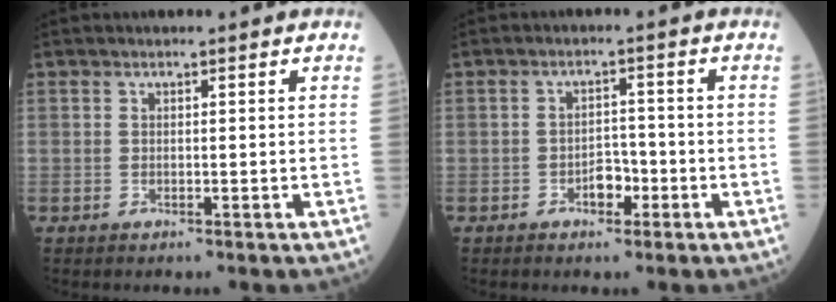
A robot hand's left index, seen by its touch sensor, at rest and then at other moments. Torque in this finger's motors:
{"motor_torque": [-0.19, 0.02, -0.02, 0.00]}